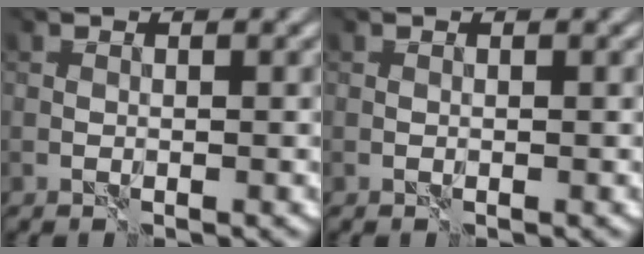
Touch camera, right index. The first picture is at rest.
{"total": 0.0}